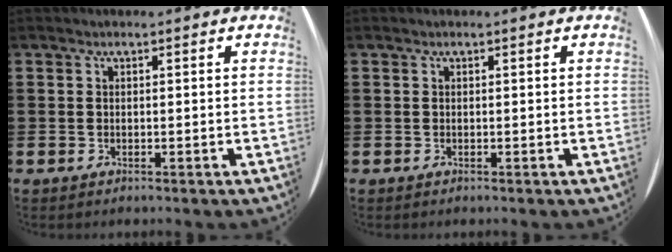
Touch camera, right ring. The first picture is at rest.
{"total": 0.0}